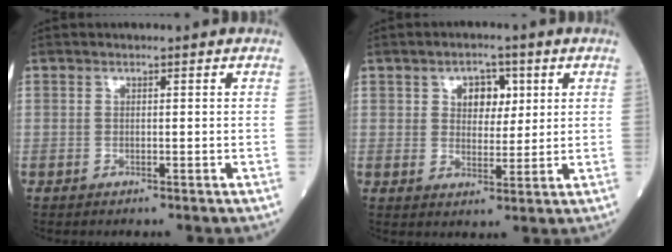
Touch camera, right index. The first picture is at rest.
{"total": 5.1, "force": [1.9, 3.2, 3.4], "torque": [-0.047, 0.010, 0.031]}